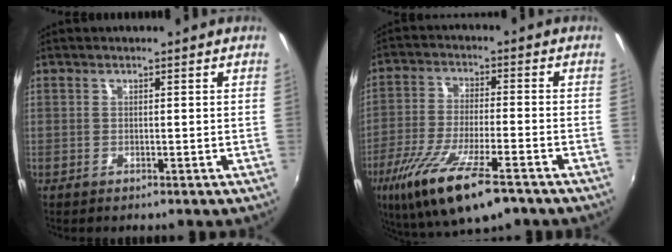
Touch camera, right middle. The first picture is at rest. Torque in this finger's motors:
{"motor_torque": [1.31, -0.83, 0.37, 0.21]}